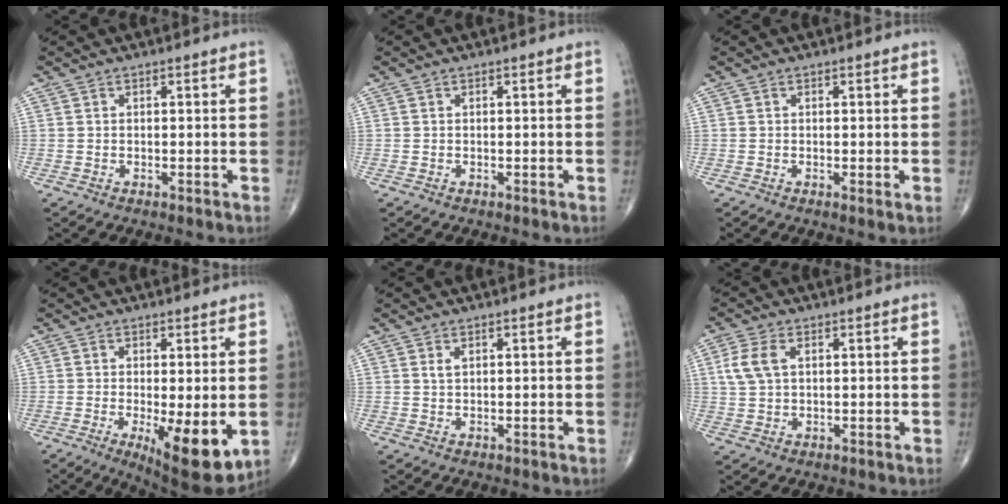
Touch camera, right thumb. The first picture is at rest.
{"total": 0.0}
{"total": 0.8, "force": [0.0, 0.1, 0.8], "torque": [-0.013, -0.004, -0.003]}
{"total": 11.0, "force": [-2.5, 3.4, 10.2], "torque": [-0.144, -0.026, -0.029]}
{"total": 1.0, "force": [0.5, 0.4, 0.8], "torque": [-0.016, 0.004, 0.011]}
{"total": 5.4, "force": [1.5, 3.2, 4.1], "torque": [-0.096, 0.008, 0.029]}